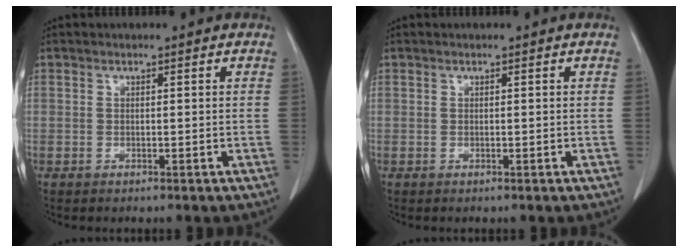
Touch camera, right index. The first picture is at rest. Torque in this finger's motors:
{"motor_torque": [0.00, 0.00, 0.00, 0.00]}